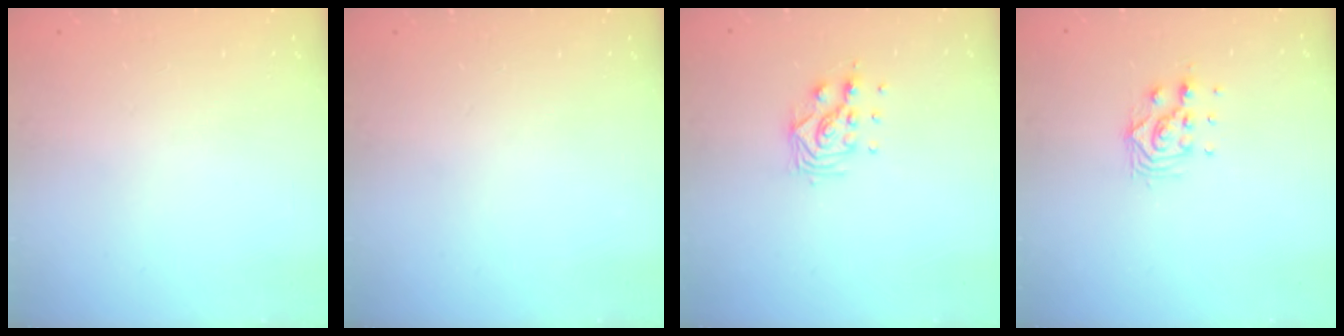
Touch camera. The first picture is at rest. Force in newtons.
{"total": 0.0}
{"total": 8.8, "press": 8.7, "slide": 0.9}
{"total": 8.6, "press": 8.6, "slide": 0.7}